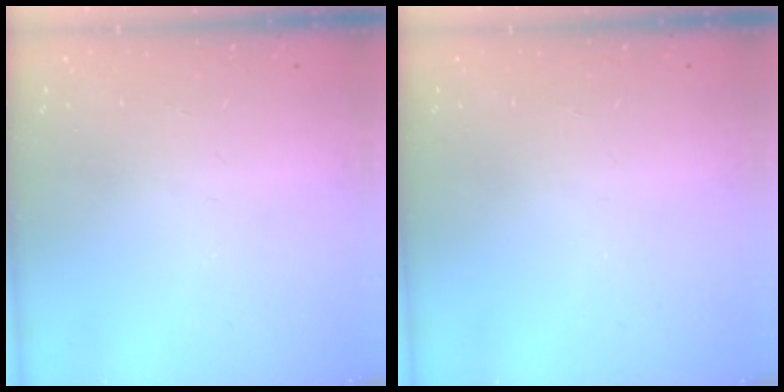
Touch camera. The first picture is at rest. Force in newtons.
{"total": 0.0}